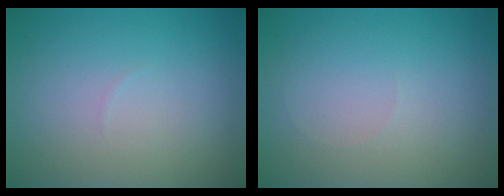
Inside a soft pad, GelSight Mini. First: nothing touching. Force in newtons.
{"total": 0.0}